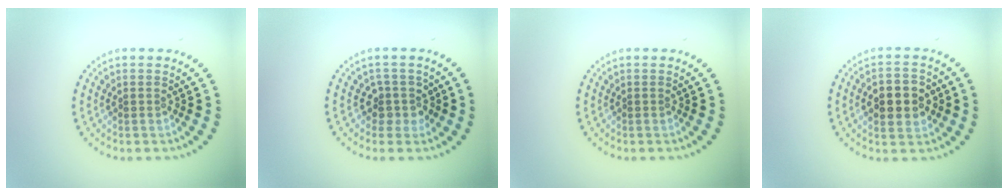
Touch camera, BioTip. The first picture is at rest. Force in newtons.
{"total": 2.0, "press": 1.6, "slide": 1.3}
{"total": 0.0}
{"total": 4.7, "press": 4.7, "slide": 0.3}